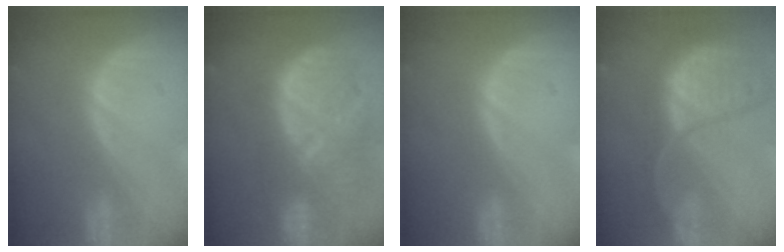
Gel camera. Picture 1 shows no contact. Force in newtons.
{"total": 12.6, "press": 11.2, "slide": 5.8}
{"total": 0.0}
{"total": 11.7, "press": 9.8, "slide": 6.4}